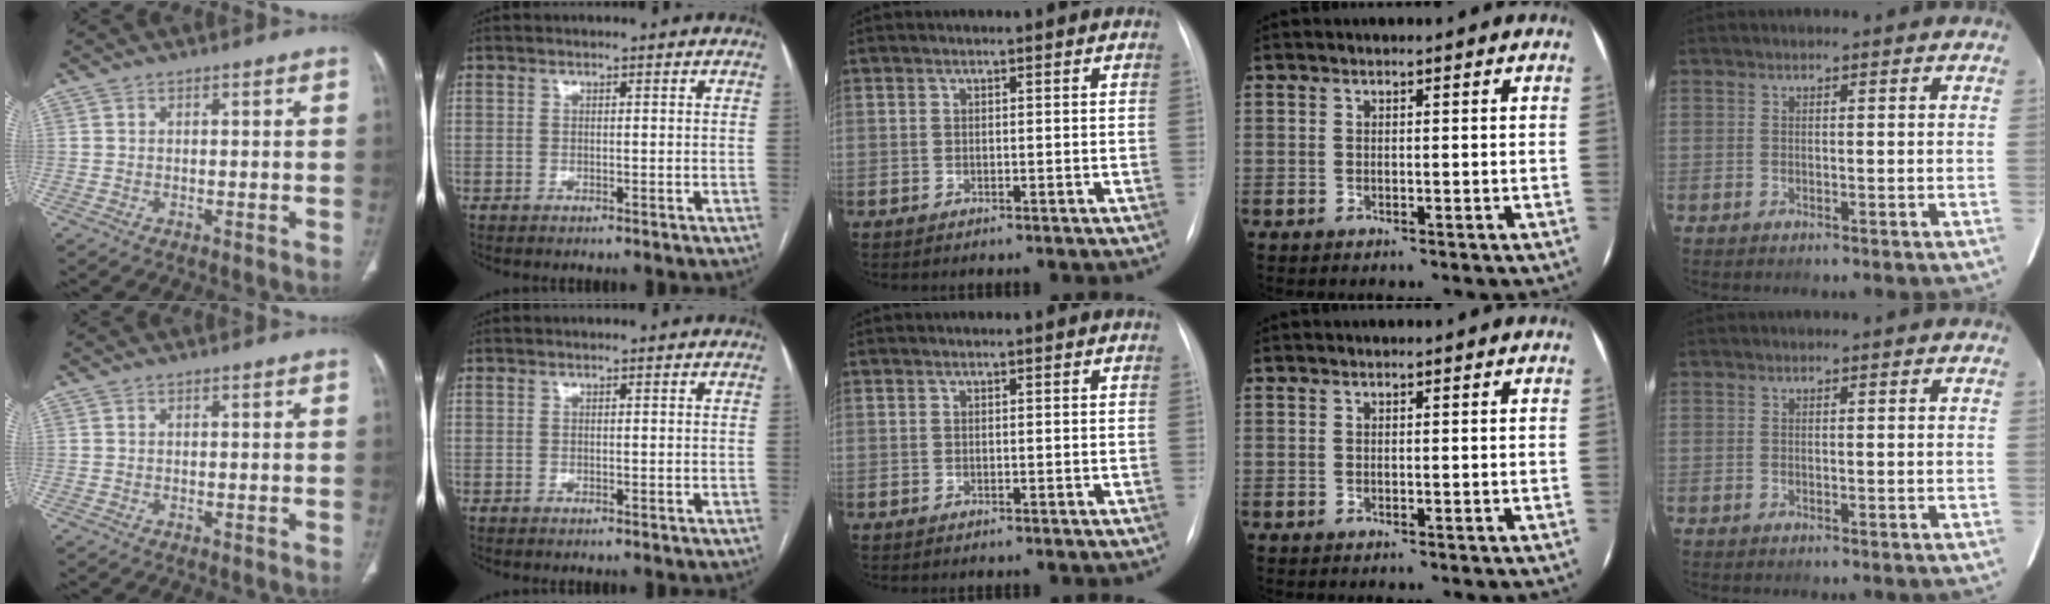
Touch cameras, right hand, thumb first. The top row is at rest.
{}